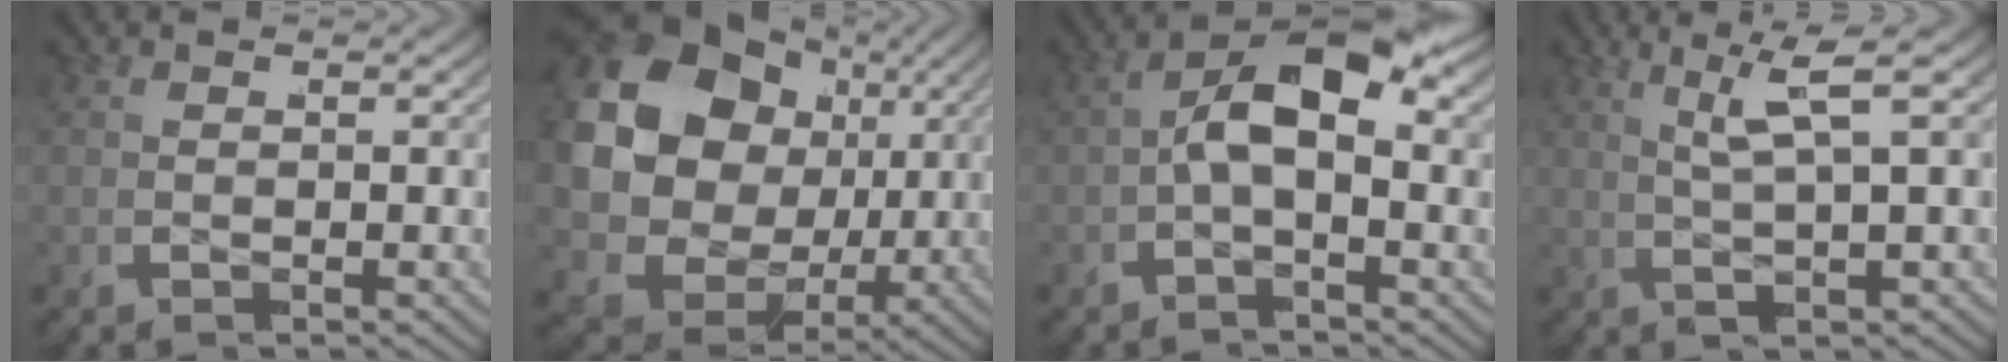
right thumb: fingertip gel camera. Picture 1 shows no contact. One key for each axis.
{"total": 19.3, "fx": 0.3, "fy": 14.7, "fz": 12.6, "tx": -0.302, "ty": -0.021, "tz": 0.006}
{"total": 8.8, "fx": 0.2, "fy": 4.5, "fz": 7.6, "tx": -0.136, "ty": 0.007, "tz": -0.009}
{"total": 3.5, "fx": 1.3, "fy": -0.1, "fz": 3.2, "tx": -0.053, "ty": 0.022, "tz": 0.018}